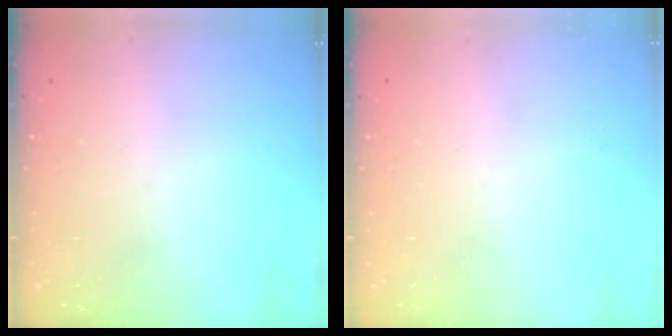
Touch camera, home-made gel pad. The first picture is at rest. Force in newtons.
{"total": 0.0}